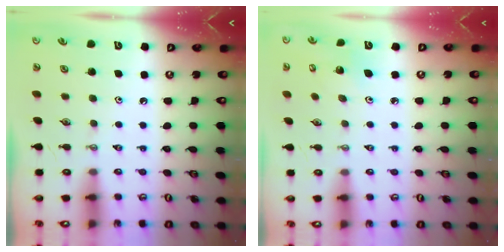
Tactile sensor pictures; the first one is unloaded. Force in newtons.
{"total": 3.6, "press": 3.4, "slide": 1.1}